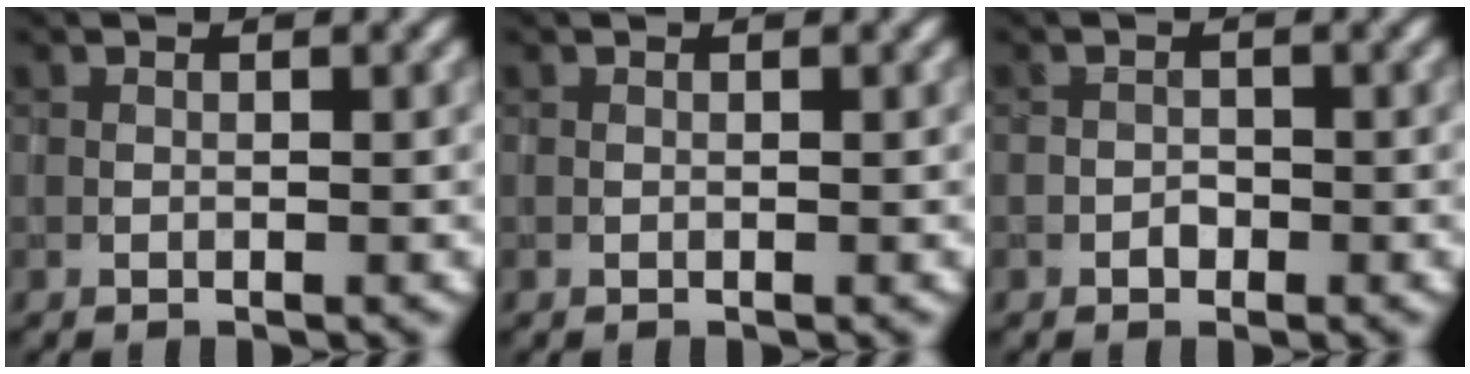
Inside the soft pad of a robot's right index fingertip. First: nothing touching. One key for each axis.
{"total": 0.0}
{"total": 0.9, "fx": -0.5, "fy": 0.7, "fz": 0.4, "tx": -0.005, "ty": 0.002, "tz": -0.010}